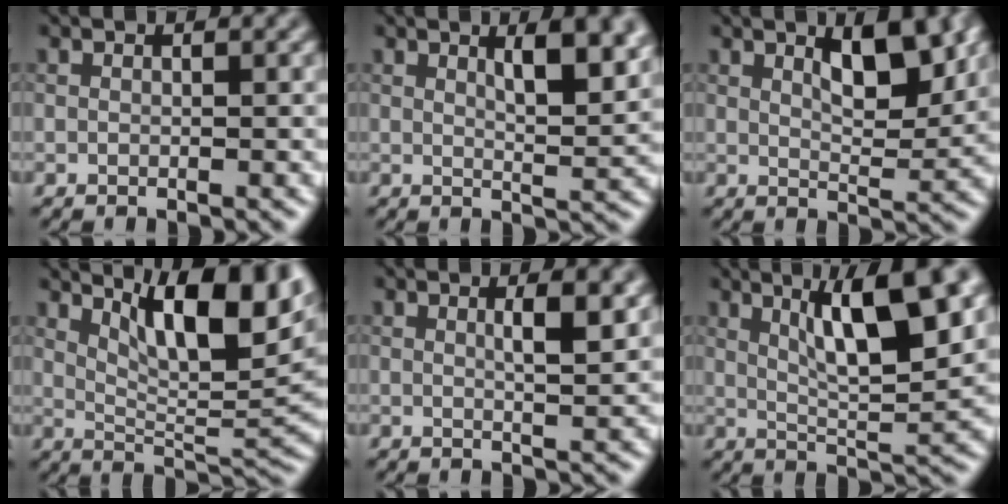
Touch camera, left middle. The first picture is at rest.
{"total": 5.4, "force": [2.3, 1.7, 4.5], "torque": [-0.057, 0.002, 0.032]}
{"total": 4.9, "force": [2.3, 1.7, 4.0], "torque": [-0.068, -0.003, 0.035]}
{"total": 10.6, "force": [5.5, 2.9, 8.5], "torque": [-0.129, 0.002, 0.096]}
{"total": 2.9, "force": [0.9, 0.7, 2.7], "torque": [-0.035, 0.002, 0.011]}
{"total": 9.2, "force": [3.6, 2.3, 8.1], "torque": [-0.121, 0.004, 0.060]}